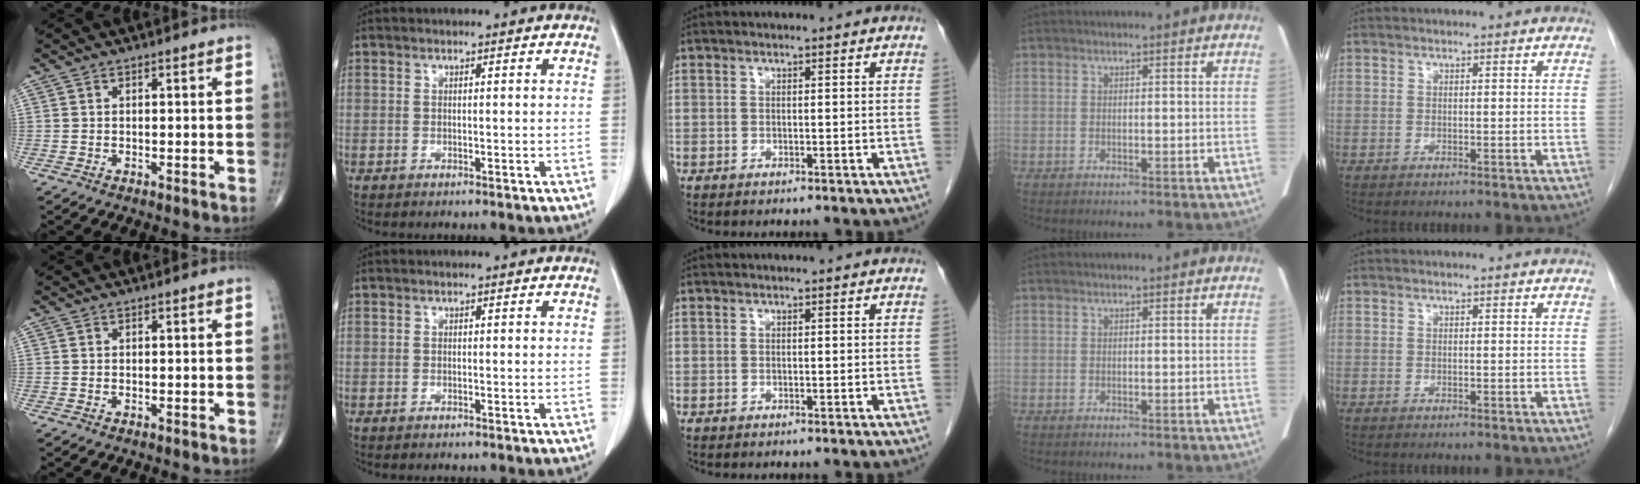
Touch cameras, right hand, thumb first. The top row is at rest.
{}